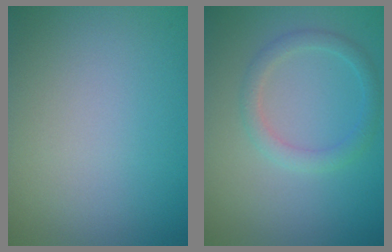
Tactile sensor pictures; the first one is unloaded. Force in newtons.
{"total": 2.0, "press": 2.0, "slide": 0.0}